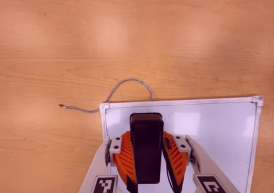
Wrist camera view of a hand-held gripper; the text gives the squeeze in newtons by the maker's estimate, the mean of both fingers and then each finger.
{"total": 6.6, "left": 5.7, "right": 7.6}